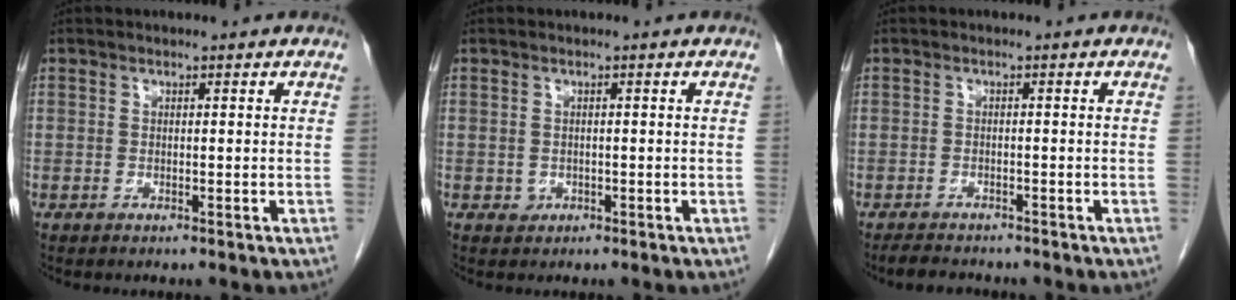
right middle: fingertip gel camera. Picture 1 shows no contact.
{"total": 0.8, "force": [-0.2, 0.7, 0.2], "torque": [-0.002, 0.002, -0.001]}
{"total": 3.4, "force": [-3.1, 0.9, 1.0], "torque": [-0.023, -0.010, -0.048]}